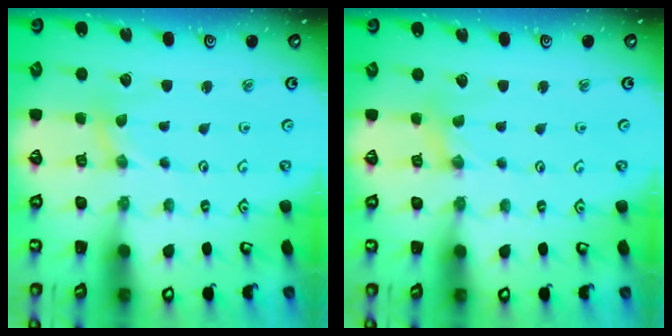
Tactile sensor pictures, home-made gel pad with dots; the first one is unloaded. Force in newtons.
{"total": 0.0}